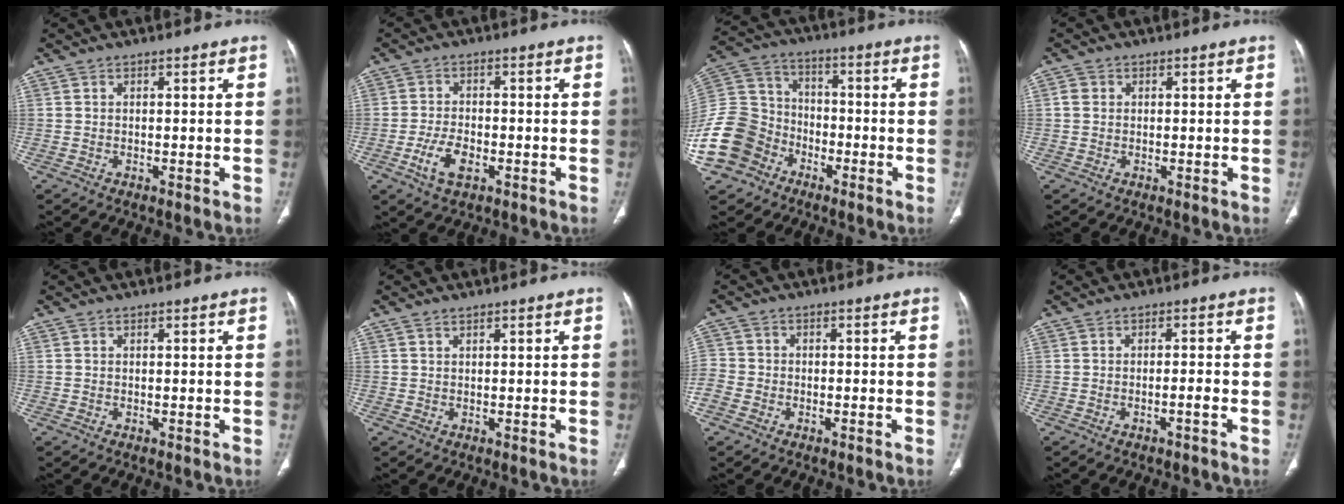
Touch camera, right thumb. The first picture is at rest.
{"total": 5.7, "force": [-2.3, 2.9, 4.3], "torque": [-0.086, 0.009, -0.040]}
{"total": 16.2, "force": [-7.7, 12.8, 6.3], "torque": [-0.131, 0.057, -0.147]}
{"total": 1.5, "force": [0.2, 1.4, 0.6], "torque": [-0.005, 0.004, 0.002]}
{"total": 0.0}
{"total": 0.7, "force": [0.6, 0.2, 0.3], "torque": [-0.010, -0.001, 0.012]}
{"total": 4.5, "force": [-2.3, 3.7, 1.3], "torque": [-0.028, 0.013, -0.048]}
{"total": 1.8, "force": [-1.0, -0.1, 1.4], "torque": [-0.030, 0.012, -0.016]}